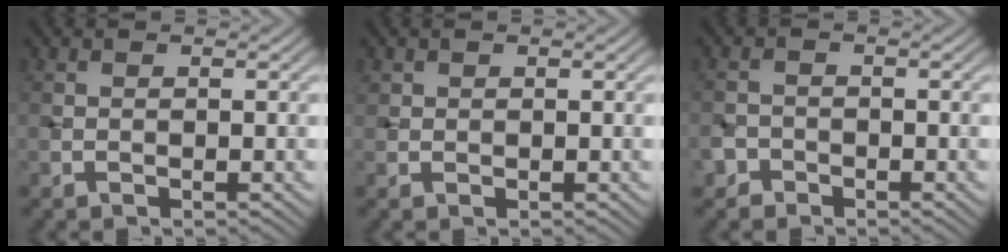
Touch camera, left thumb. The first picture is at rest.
{"total": 0.9, "force": [0.5, 0.7, 0.2], "torque": [-0.004, -0.002, 0.013]}
{"total": 2.2, "force": [-1.5, 1.5, 0.4], "torque": [-0.003, 0.000, -0.037]}